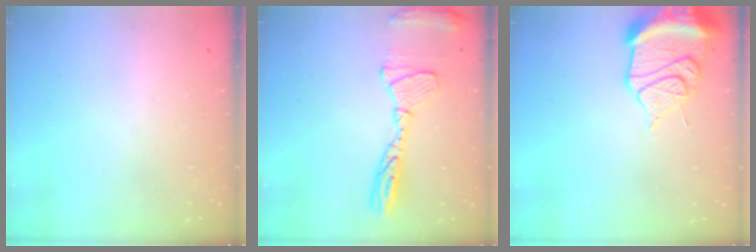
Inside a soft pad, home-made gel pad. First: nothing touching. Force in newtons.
{"total": 14.2, "press": 14.1, "slide": 1.2}
{"total": 15.7, "press": 14.5, "slide": 6.0}